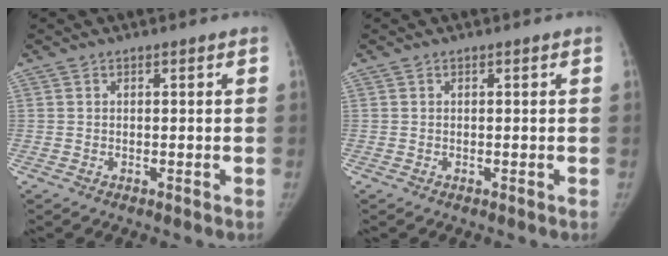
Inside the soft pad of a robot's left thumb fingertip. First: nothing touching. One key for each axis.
{"total": 0.0}